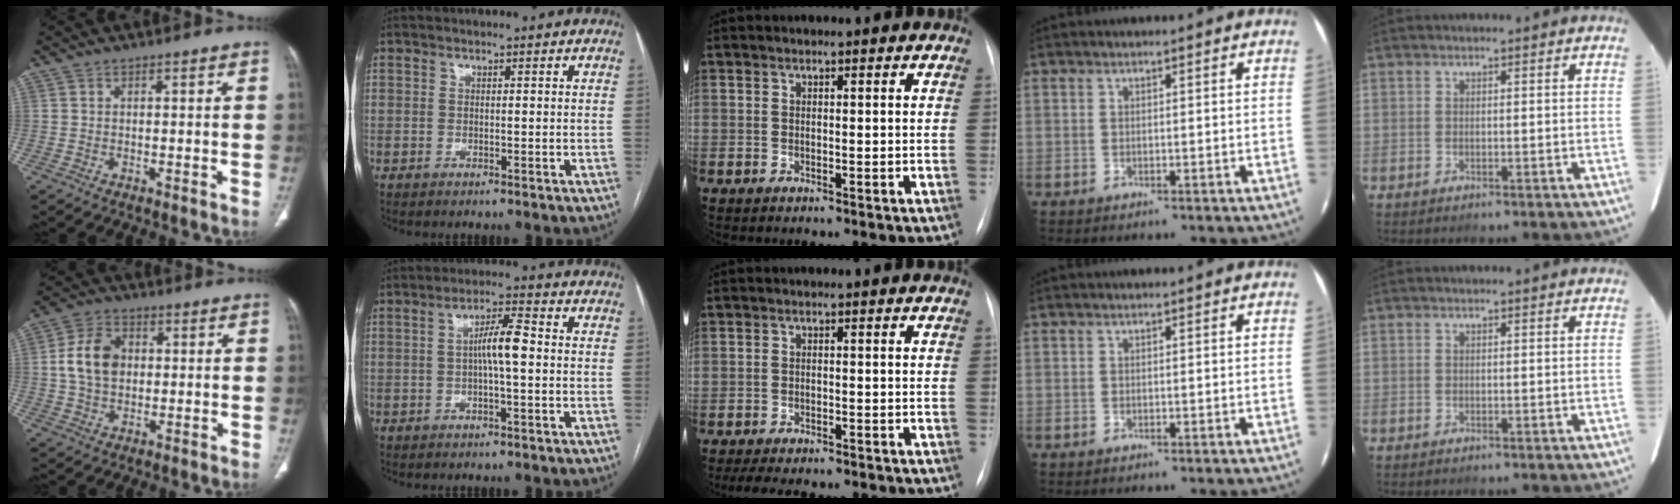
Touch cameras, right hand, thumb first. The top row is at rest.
{"thumb": {"total": 9.1, "force": [0.8, 6.5, 6.2], "torque": [-0.103, 0.010, 0.012]}, "index": {"total": 5.4, "force": [-0.1, 0.6, 5.4], "torque": [-0.096, 0.013, -0.003]}, "middle": {"total": 9.9, "force": [-8.6, 2.6, 4.1], "torque": [-0.061, -0.004, -0.113]}}